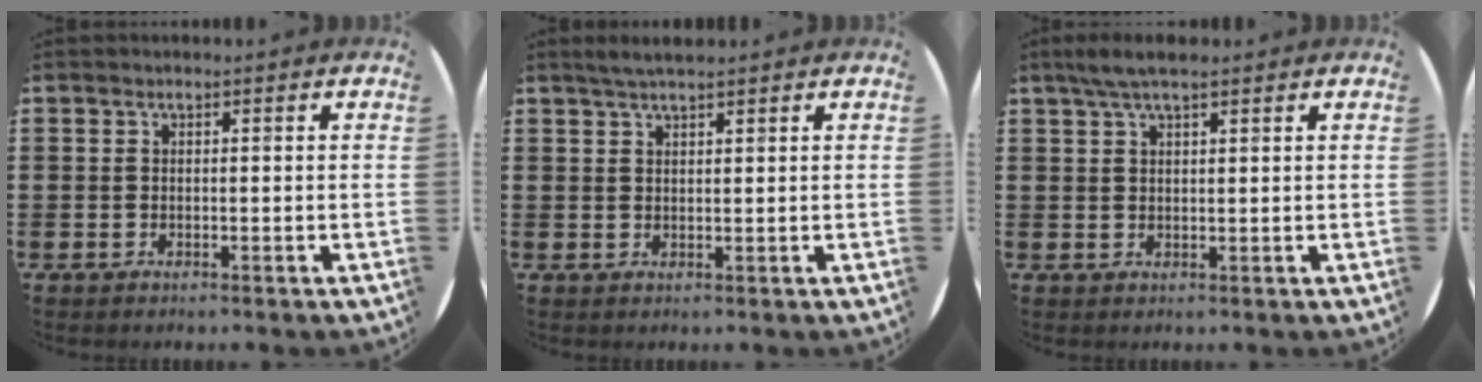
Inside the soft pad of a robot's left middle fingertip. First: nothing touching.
{"total": 2.1, "force": [1.9, 0.2, 1.0], "torque": [-0.021, 0.004, 0.034]}
{"total": 3.3, "force": [2.4, 0.7, 2.2], "torque": [-0.046, 0.007, 0.042]}